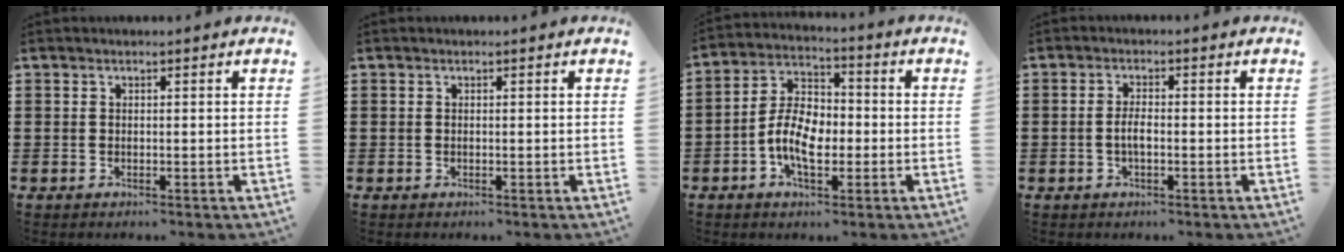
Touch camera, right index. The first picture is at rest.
{"total": 0.0}
{"total": 8.1, "force": [-2.1, 4.5, 6.3], "torque": [-0.146, 0.006, -0.047]}
{"total": 2.4, "force": [-0.6, 0.8, 2.2], "torque": [-0.047, 0.000, -0.013]}